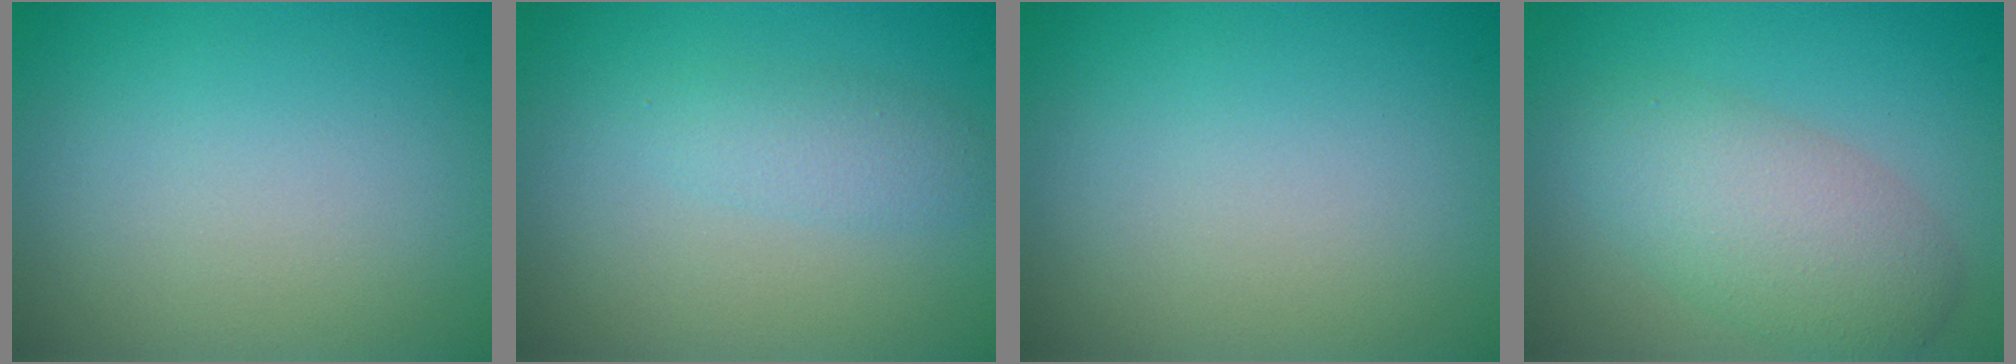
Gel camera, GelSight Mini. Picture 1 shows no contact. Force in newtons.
{"total": 2.0, "press": 2.0, "slide": 0.1}
{"total": 0.0}
{"total": 5.4, "press": 5.4, "slide": 0.3}